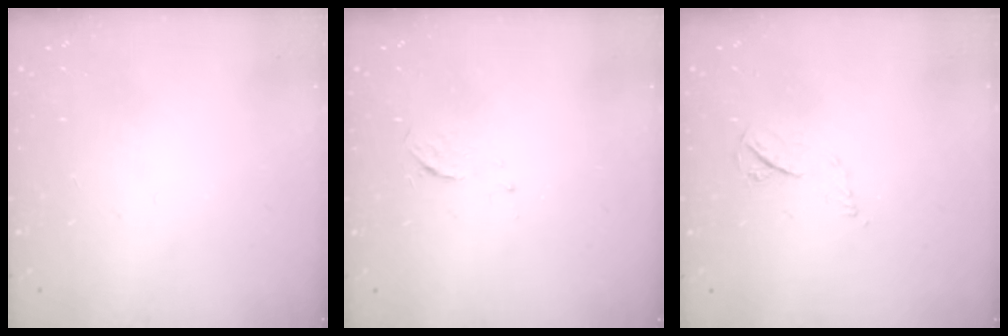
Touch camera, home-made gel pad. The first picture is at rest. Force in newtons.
{"total": 3.9, "press": 3.9, "slide": 0.4}
{"total": 4.8, "press": 4.8, "slide": 0.6}